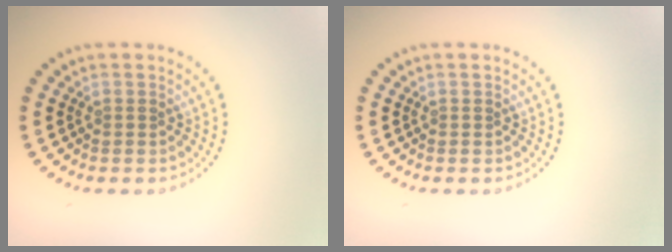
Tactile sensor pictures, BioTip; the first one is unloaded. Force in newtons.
{"total": 0.0}